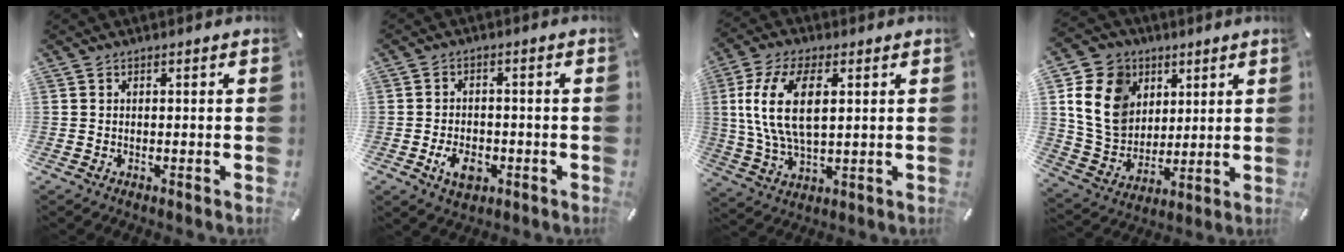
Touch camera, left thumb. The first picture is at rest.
{"total": 6.1, "force": [-2.4, 4.0, 4.0], "torque": [-0.081, 0.003, -0.047]}
{"total": 13.7, "force": [3.3, 6.9, 11.4], "torque": [-0.258, -0.001, 0.055]}
{"total": 15.4, "force": [4.4, 13.1, 6.7], "torque": [-0.152, -0.004, 0.088]}